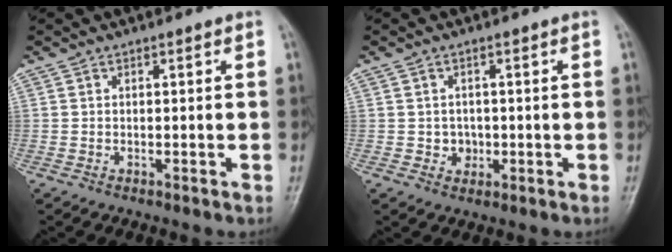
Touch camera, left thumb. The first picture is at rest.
{"total": 2.5, "force": [-0.2, 2.3, 0.9], "torque": [0.003, 0.004, -0.001]}